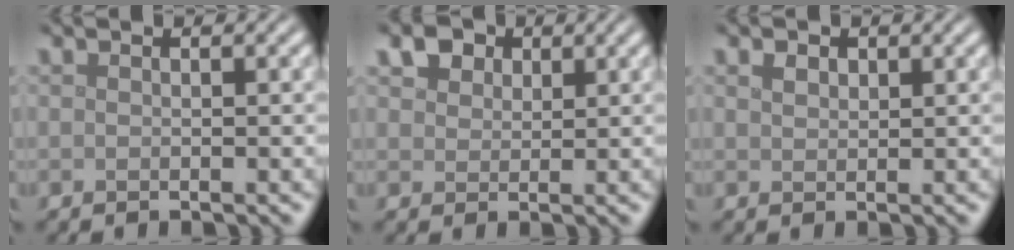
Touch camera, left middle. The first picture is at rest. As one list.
[{"total": 3.5, "force": [2.2, 2.2, 1.5], "torque": [-0.037, -0.002, 0.037]}, {"total": 1.1, "force": [0.7, 0.7, 0.4], "torque": [-0.010, 0.001, 0.012]}]